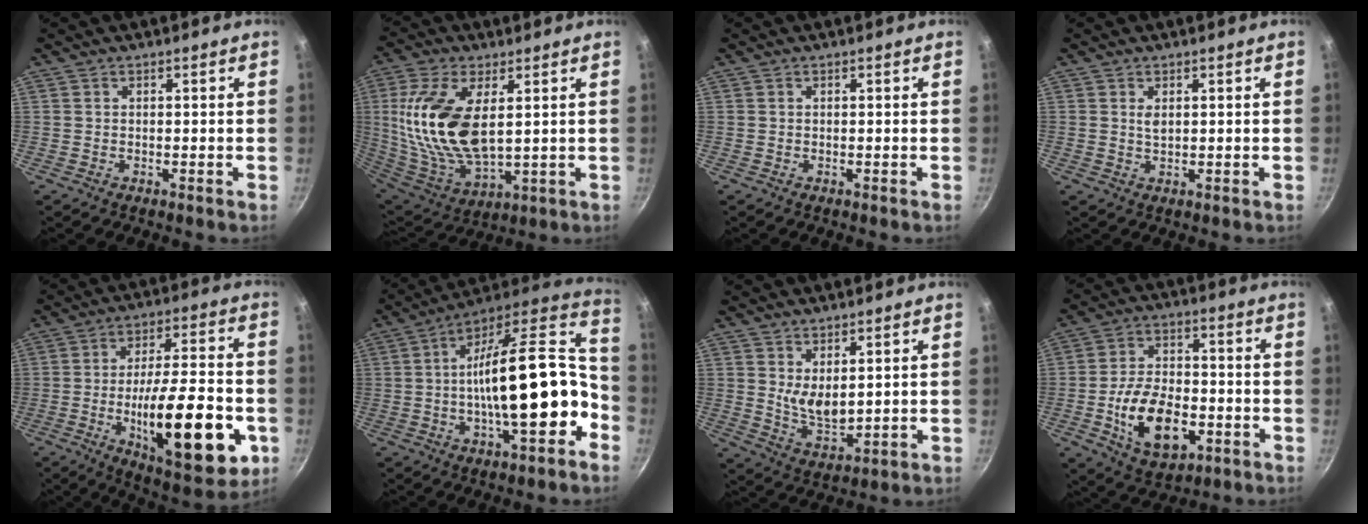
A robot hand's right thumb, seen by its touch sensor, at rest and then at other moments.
{"total": 19.2, "force": [3.6, 9.6, 16.3], "torque": [-0.326, -0.022, 0.078]}
{"total": 0.0}
{"total": 1.8, "force": [0.6, 1.0, 1.3], "torque": [-0.024, -0.003, 0.012]}
{"total": 23.8, "force": [-6.4, 8.3, 21.4], "torque": [-0.298, 0.014, -0.089]}
{"total": 23.7, "force": [-4.9, 9.1, 21.3], "torque": [-0.299, 0.039, -0.083]}
{"total": 6.1, "force": [2.3, 3.0, 4.8], "torque": [-0.069, -0.033, 0.052]}
{"total": 14.7, "force": [-4.3, 8.8, 11.0], "torque": [-0.172, 0.020, -0.067]}